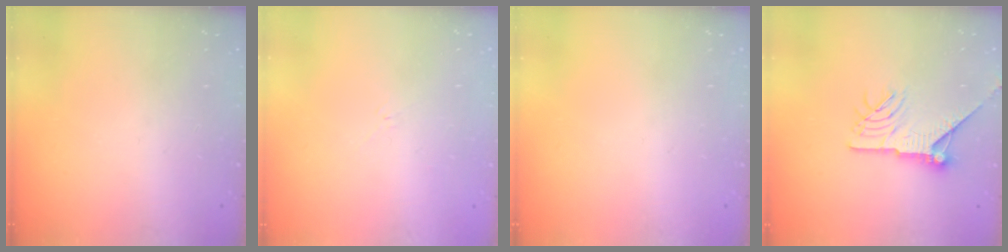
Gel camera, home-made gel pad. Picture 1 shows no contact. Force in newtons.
{"total": 2.6, "press": 2.5, "slide": 0.6}
{"total": 0.0}
{"total": 12.6, "press": 12.6, "slide": 0.4}